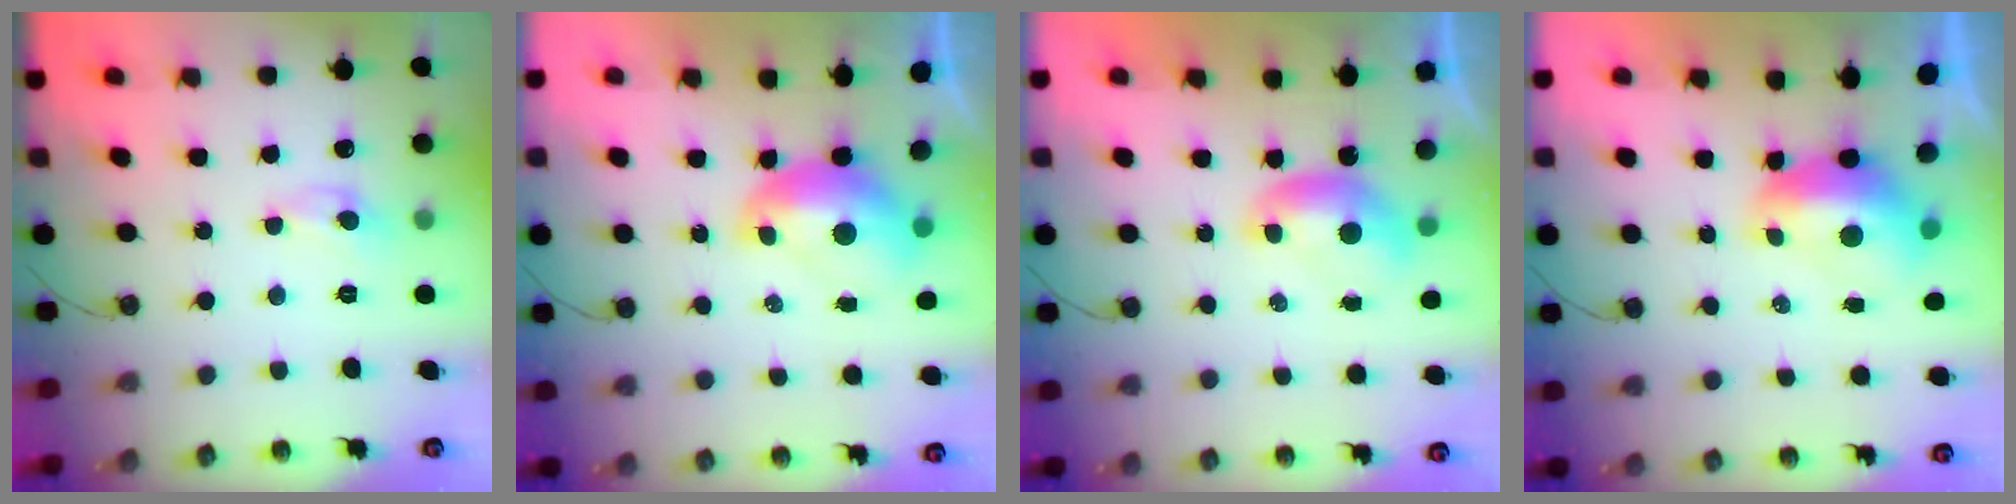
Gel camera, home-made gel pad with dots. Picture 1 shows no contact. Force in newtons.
{"total": 2.3, "press": 2.2, "slide": 0.7}
{"total": 0.0}
{"total": 2.4, "press": 2.3, "slide": 0.8}